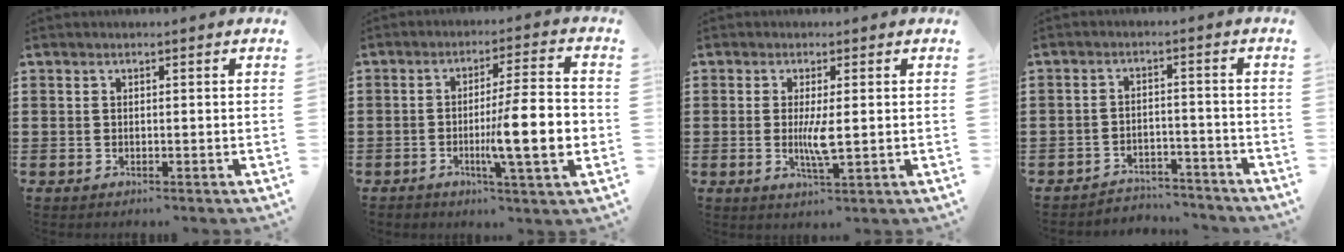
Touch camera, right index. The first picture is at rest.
{"total": 11.2, "force": [-2.5, 1.3, 10.9], "torque": [-0.171, -0.008, -0.047]}
{"total": 4.2, "force": [-0.2, 0.6, 4.1], "torque": [-0.081, -0.009, -0.005]}
{"total": 3.7, "force": [-3.6, 0.6, 0.2], "torque": [-0.008, 0.005, -0.076]}